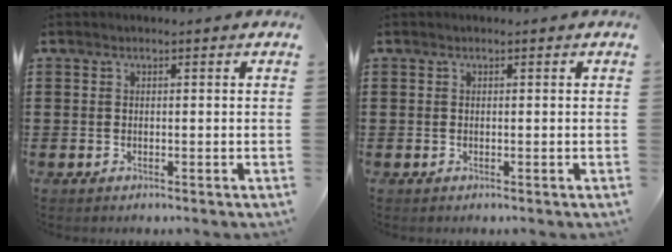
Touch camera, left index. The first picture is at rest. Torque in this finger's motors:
{"motor_torque": [0.00, 0.00, 0.00, -0.01]}